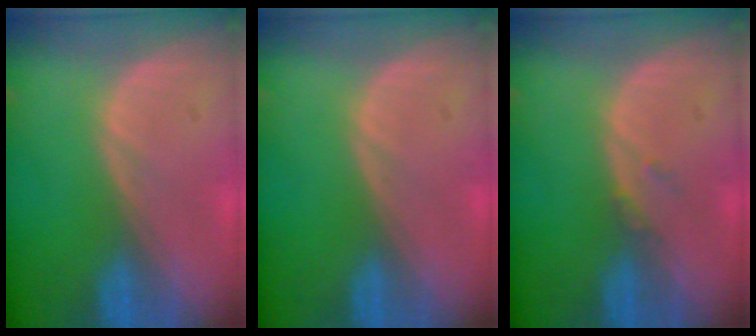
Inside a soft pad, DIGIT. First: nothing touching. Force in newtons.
{"total": 0.0}
{"total": 1.0, "press": 1.0, "slide": 0.2}